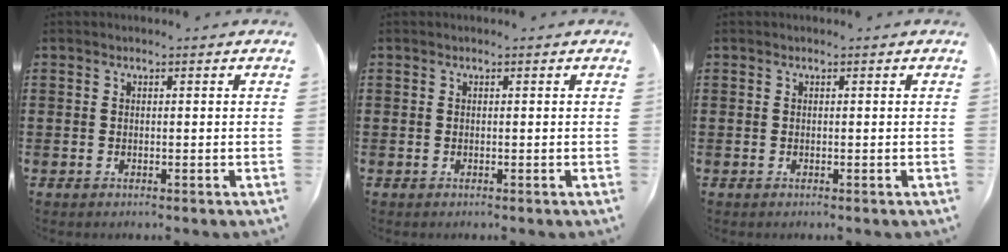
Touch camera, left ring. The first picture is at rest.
{"total": 0.0}
{"total": 0.0}